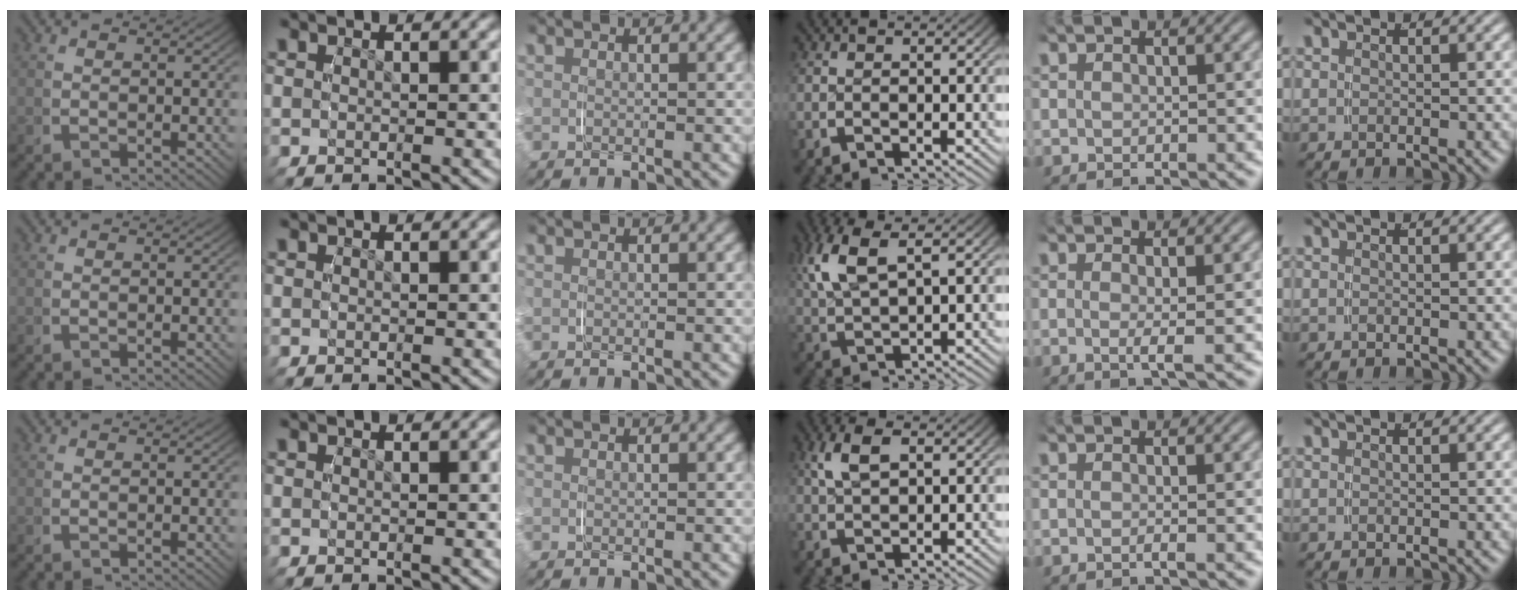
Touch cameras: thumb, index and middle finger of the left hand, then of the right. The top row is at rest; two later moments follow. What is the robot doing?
{"motion": "grasp_and_lifting", "object": "map"}